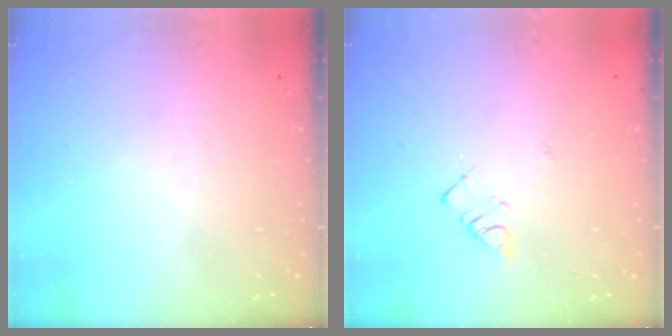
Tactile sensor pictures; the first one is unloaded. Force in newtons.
{"total": 2.9, "press": 2.9, "slide": 0.5}